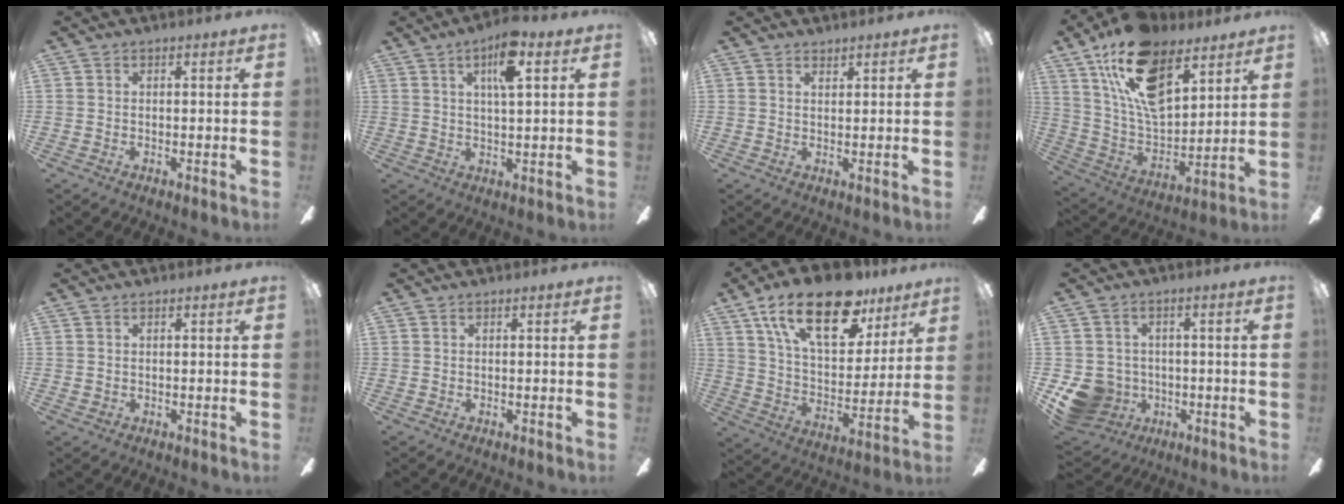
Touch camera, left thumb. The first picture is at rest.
{"total": 8.0, "force": [4.0, 1.9, 6.6], "torque": [-0.113, -0.002, 0.062]}
{"total": 1.3, "force": [1.2, 0.4, 0.1], "torque": [-0.003, -0.001, 0.024]}
{"total": 20.7, "force": [11.7, 10.8, 13.3], "torque": [-0.258, -0.051, 0.210]}
{"total": 0.7, "force": [0.3, 0.6, 0.1], "torque": [-0.002, 0.005, 0.004]}
{"total": 0.0}
{"total": 23.2, "force": [14.1, 11.0, 14.9], "torque": [-0.240, -0.066, 0.243]}
{"total": 8.8, "force": [-2.7, 7.9, 2.7], "torque": [-0.098, 0.015, -0.045]}